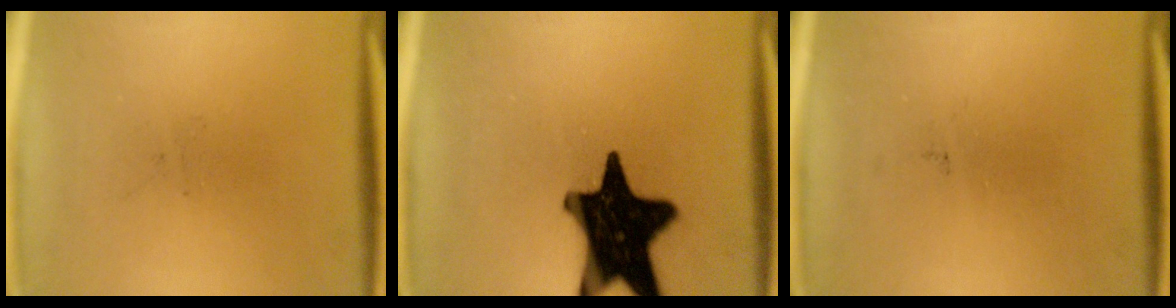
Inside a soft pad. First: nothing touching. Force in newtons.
{"total": 19.9}
{"total": 0.0}